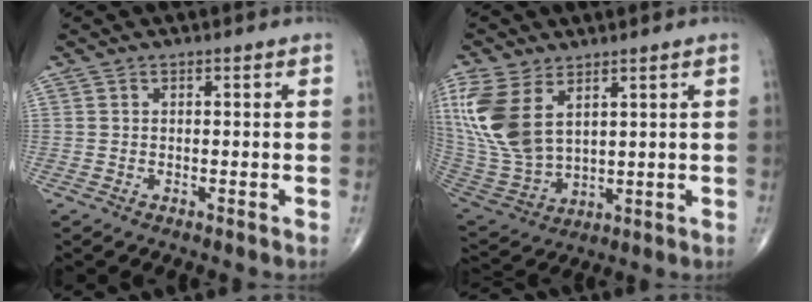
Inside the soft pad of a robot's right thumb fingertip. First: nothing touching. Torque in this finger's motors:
{"motor_torque": [-0.51, 1.14, 1.22, 0.62, 0.35]}